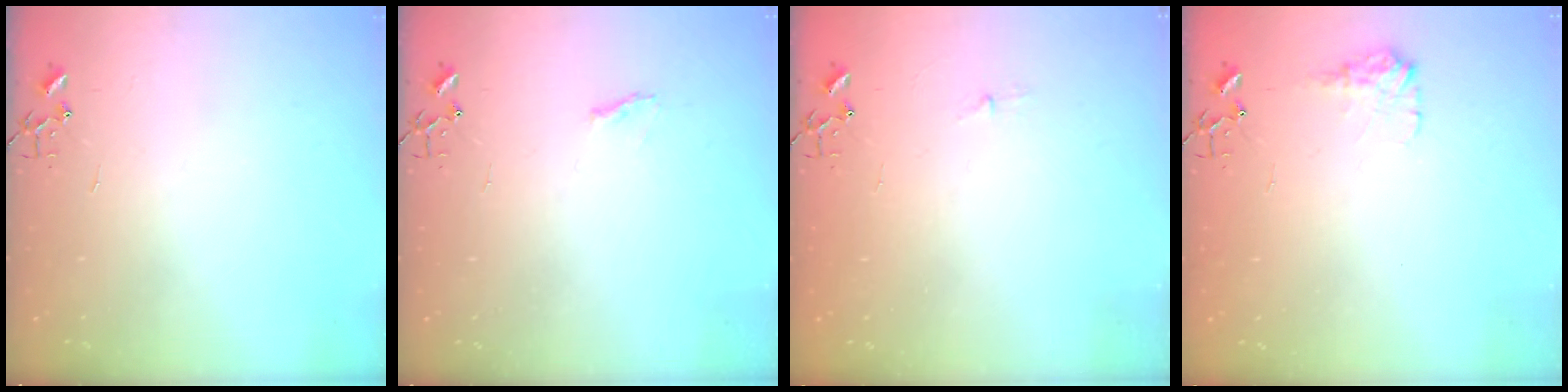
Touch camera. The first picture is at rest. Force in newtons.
{"total": 4.7, "press": 4.6, "slide": 0.6}
{"total": 2.6, "press": 2.5, "slide": 0.4}
{"total": 9.6, "press": 9.6, "slide": 0.3}